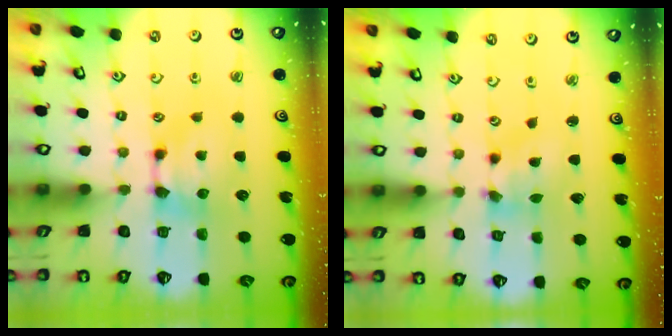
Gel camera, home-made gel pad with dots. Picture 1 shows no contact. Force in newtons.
{"total": 2.8, "press": 2.4, "slide": 1.5}